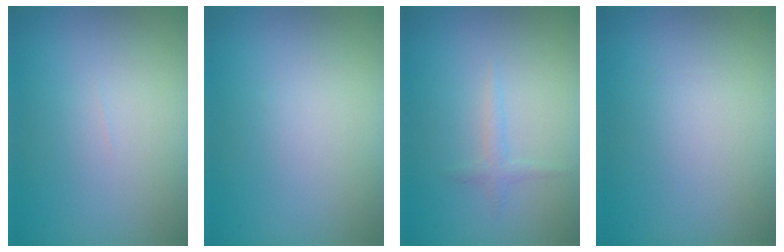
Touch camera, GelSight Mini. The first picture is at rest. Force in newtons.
{"total": 0.0}
{"total": 1.0, "press": 1.0, "slide": 0.1}
{"total": 0.0}